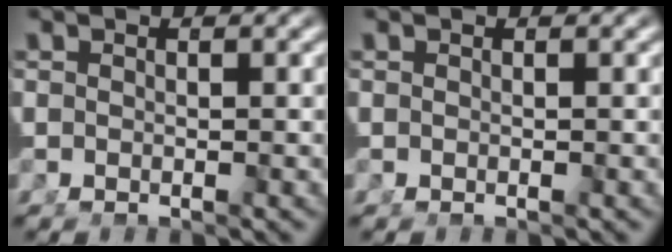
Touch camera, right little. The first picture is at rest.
{"total": 0.0}